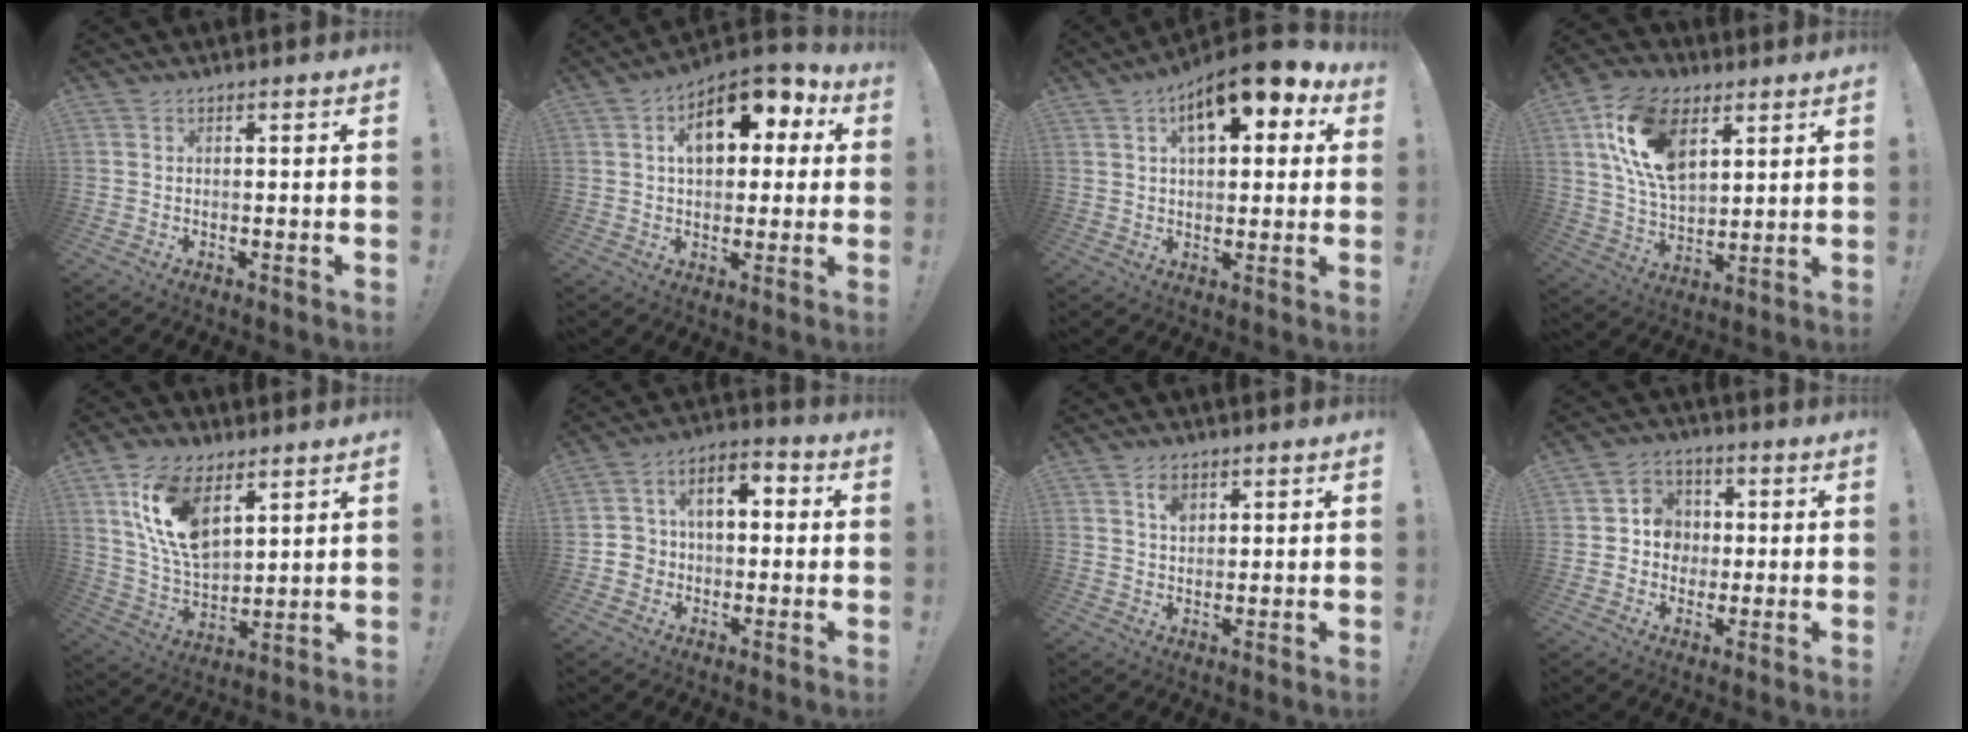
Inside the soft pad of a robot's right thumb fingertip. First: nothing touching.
{"total": 14.5, "force": [4.9, 8.9, 10.3], "torque": [-0.137, -0.012, 0.084]}
{"total": 12.6, "force": [6.1, 5.7, 9.4], "torque": [-0.133, -0.028, 0.102]}
{"total": 18.4, "force": [7.9, 11.1, 12.4], "torque": [-0.238, -0.024, 0.145]}
{"total": 16.2, "force": [8.4, 9.0, 10.6], "torque": [-0.212, -0.042, 0.153]}
{"total": 7.8, "force": [-0.9, 6.8, 3.9], "torque": [-0.060, 0.017, -0.013]}
{"total": 3.6, "force": [1.9, 2.2, 2.2], "torque": [-0.027, -0.009, 0.029]}
{"total": 8.0, "force": [-0.4, 7.6, 2.2], "torque": [-0.026, 0.007, -0.003]}